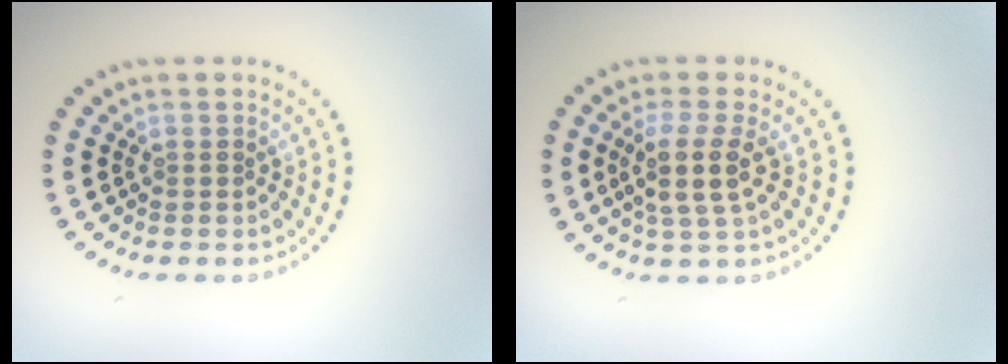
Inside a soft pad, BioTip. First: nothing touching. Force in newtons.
{"total": 3.4, "press": 2.8, "slide": 2.0}